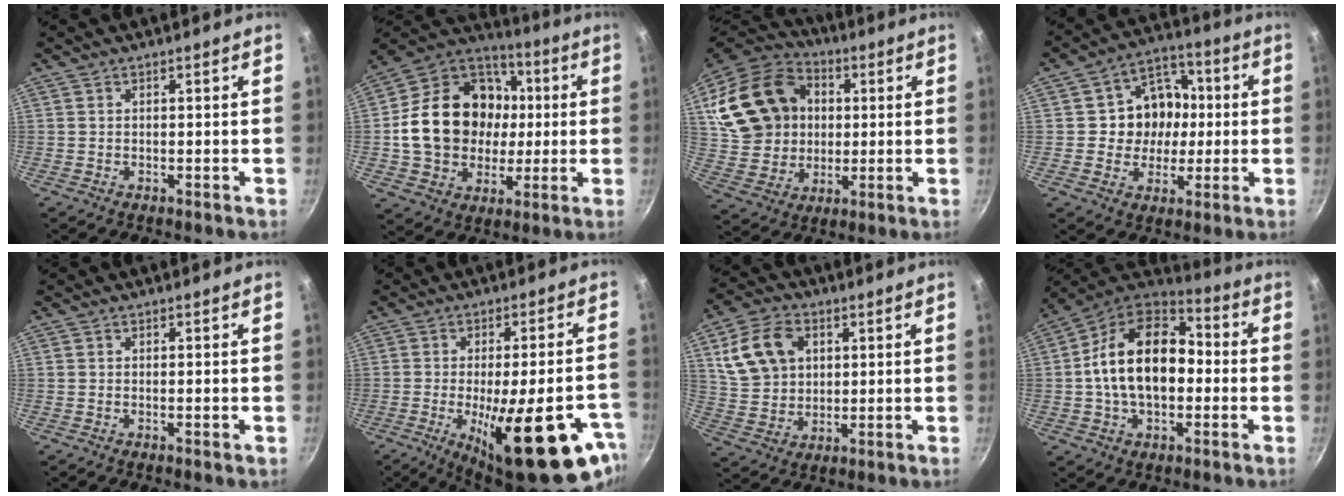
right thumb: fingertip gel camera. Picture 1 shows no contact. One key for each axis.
{"total": 23.2, "fx": 0.6, "fy": 19.0, "fz": 13.3, "tx": -0.213, "ty": 0.038, "tz": 0.016}
{"total": 22.1, "fx": 4.5, "fy": 18.1, "fz": 11.9, "tx": -0.210, "ty": 0.023, "tz": 0.093}
{"total": 12.0, "fx": 0.4, "fy": 10.4, "fz": 5.9, "tx": -0.051, "ty": 0.016, "tz": -0.003}
{"total": 0.7, "fx": -0.2, "fy": 0.1, "fz": 0.7, "tx": -0.012, "ty": -0.001, "tz": -0.004}
{"total": 24.3, "fx": -9.6, "fy": 7.4, "fz": 21.0, "tx": -0.259, "ty": 0.007, "tz": -0.127}
{"total": 13.2, "fx": 4.1, "fy": 9.9, "fz": 7.8, "tx": -0.133, "ty": 0.000, "tz": 0.083}
{"total": 19.7, "fx": -0.3, "fy": 12.9, "fz": 14.9, "tx": -0.228, "ty": 0.040, "tz": -0.022}